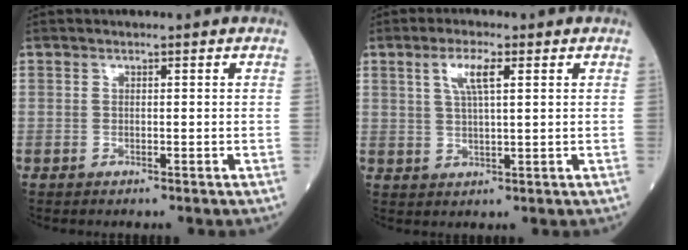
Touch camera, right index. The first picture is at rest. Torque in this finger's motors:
{"motor_torque": [0.12, 0.07, 0.08, 0.07]}